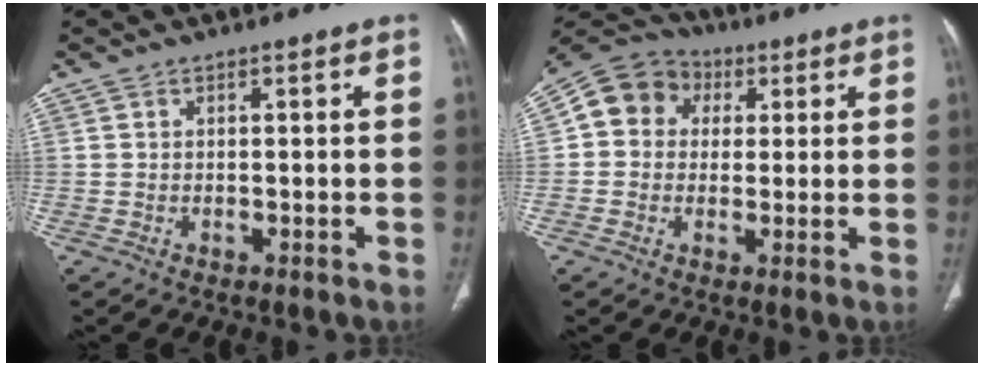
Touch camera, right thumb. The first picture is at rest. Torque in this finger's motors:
{"motor_torque": [1.52, 1.44, 0.42, -0.66, 0.12]}